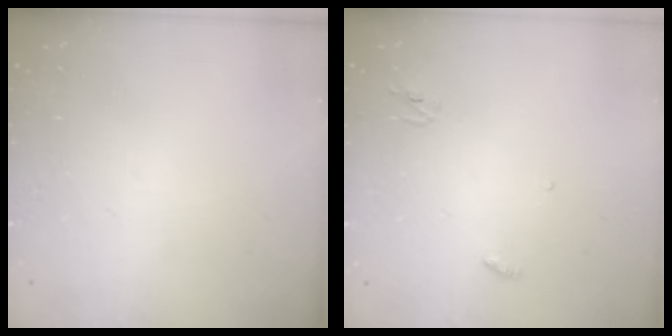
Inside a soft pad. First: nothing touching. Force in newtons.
{"total": 2.9, "press": 2.9, "slide": 0.2}